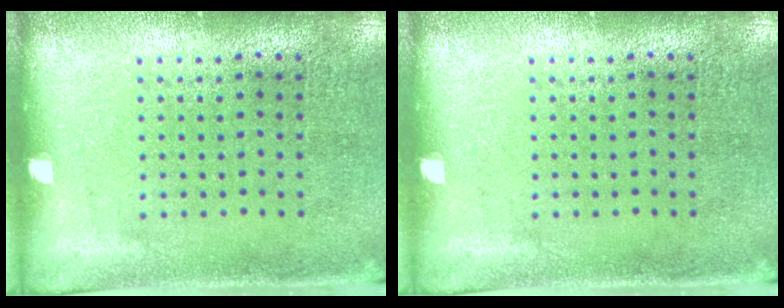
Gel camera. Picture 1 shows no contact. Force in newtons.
{"total": 0.0}